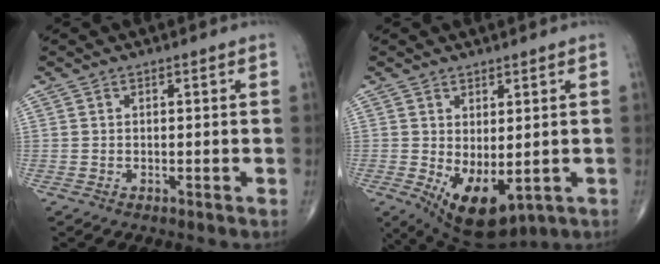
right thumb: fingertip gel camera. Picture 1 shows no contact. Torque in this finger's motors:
{"motor_torque": [-0.21, 0.99, 0.67, 0.38, 0.30]}